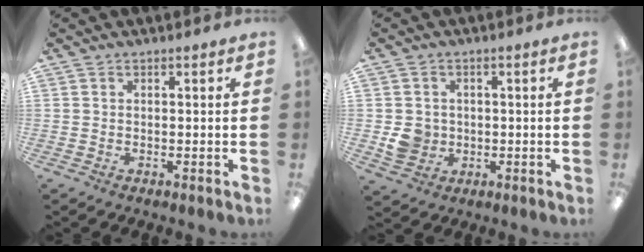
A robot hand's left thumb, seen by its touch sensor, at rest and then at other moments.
{"total": 5.4, "force": [-0.6, 5.0, 1.8], "torque": [-0.026, 0.006, -0.009]}